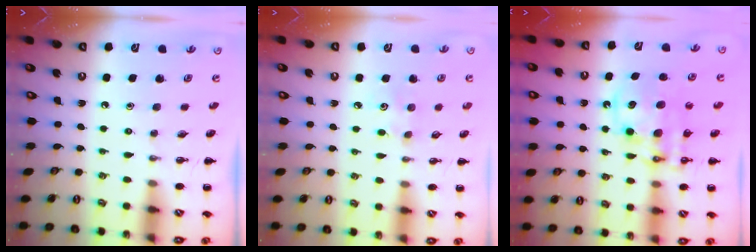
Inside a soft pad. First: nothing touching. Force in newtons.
{"total": 4.1, "press": 3.9, "slide": 1.1}
{"total": 13.3, "press": 12.9, "slide": 3.2}